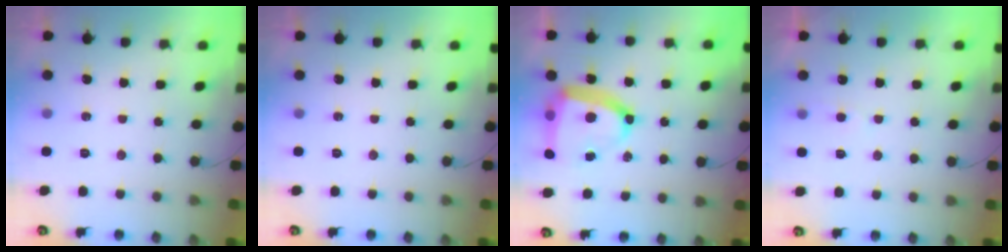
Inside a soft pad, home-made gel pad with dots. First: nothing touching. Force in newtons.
{"total": 0.0}
{"total": 18.1, "press": 18.0, "slide": 1.9}
{"total": 3.0, "press": 3.0, "slide": 0.3}